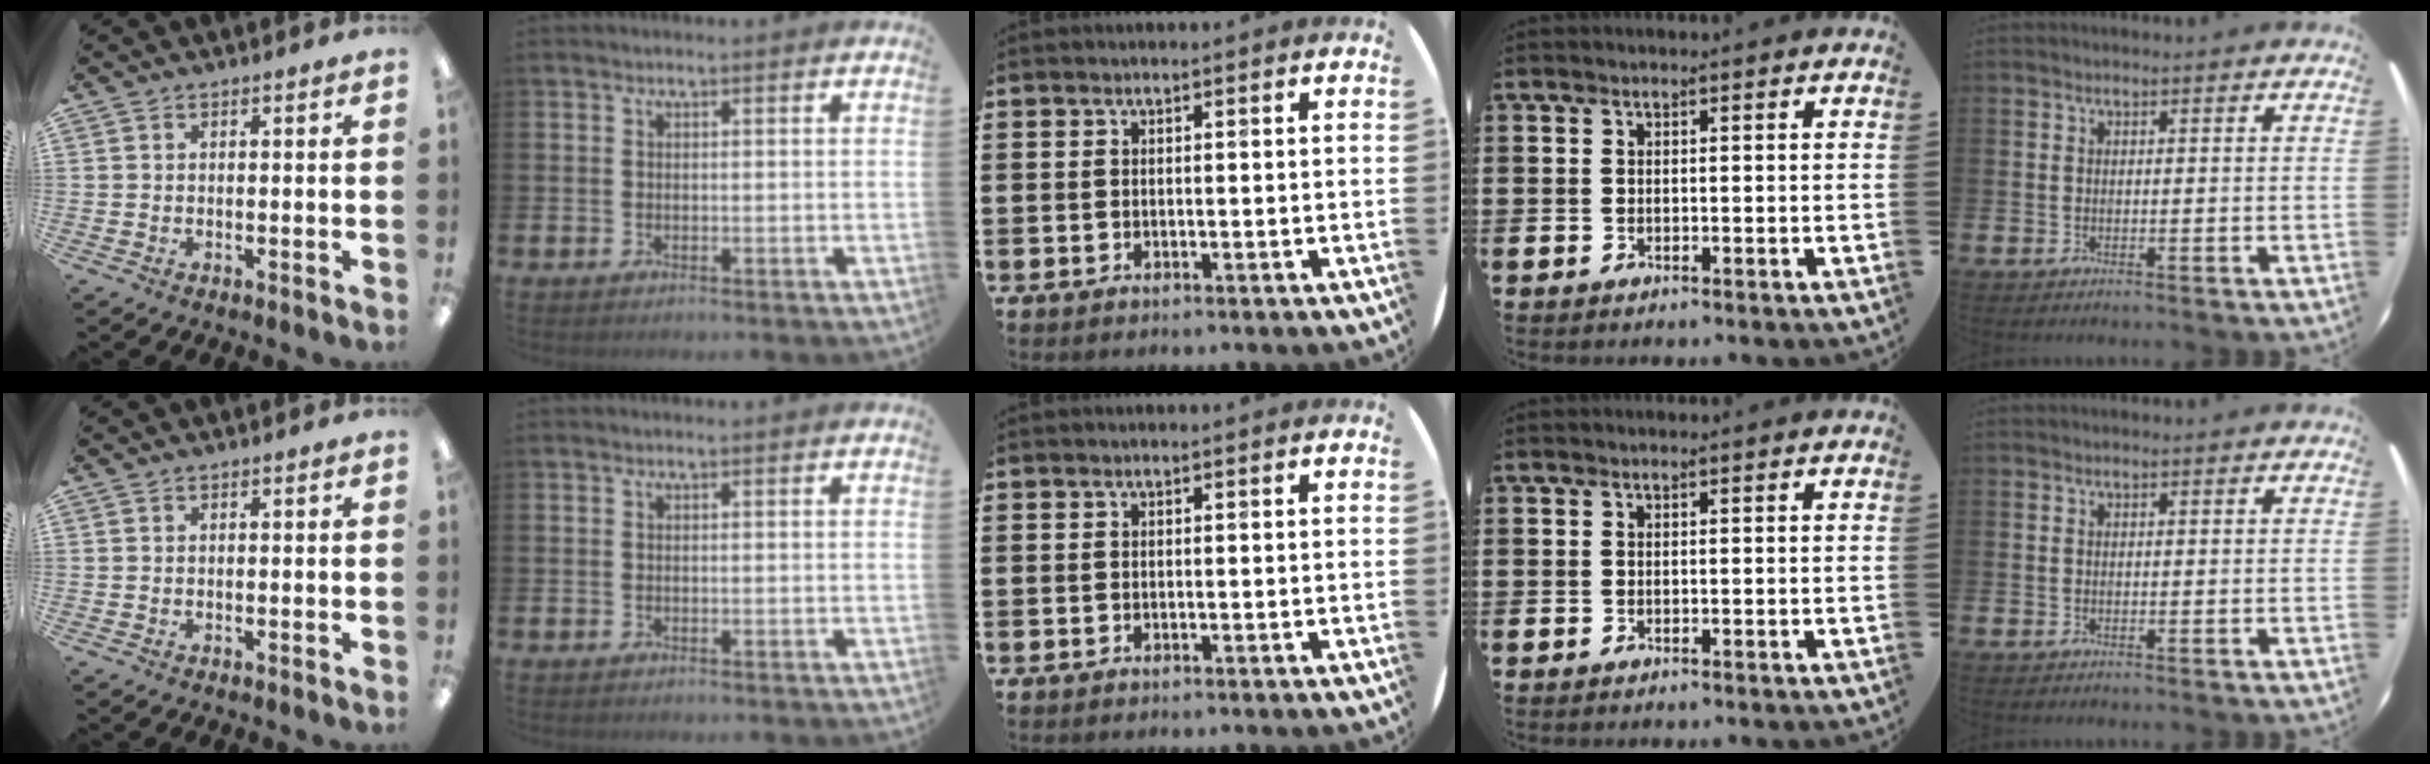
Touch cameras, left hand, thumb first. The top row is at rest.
{}